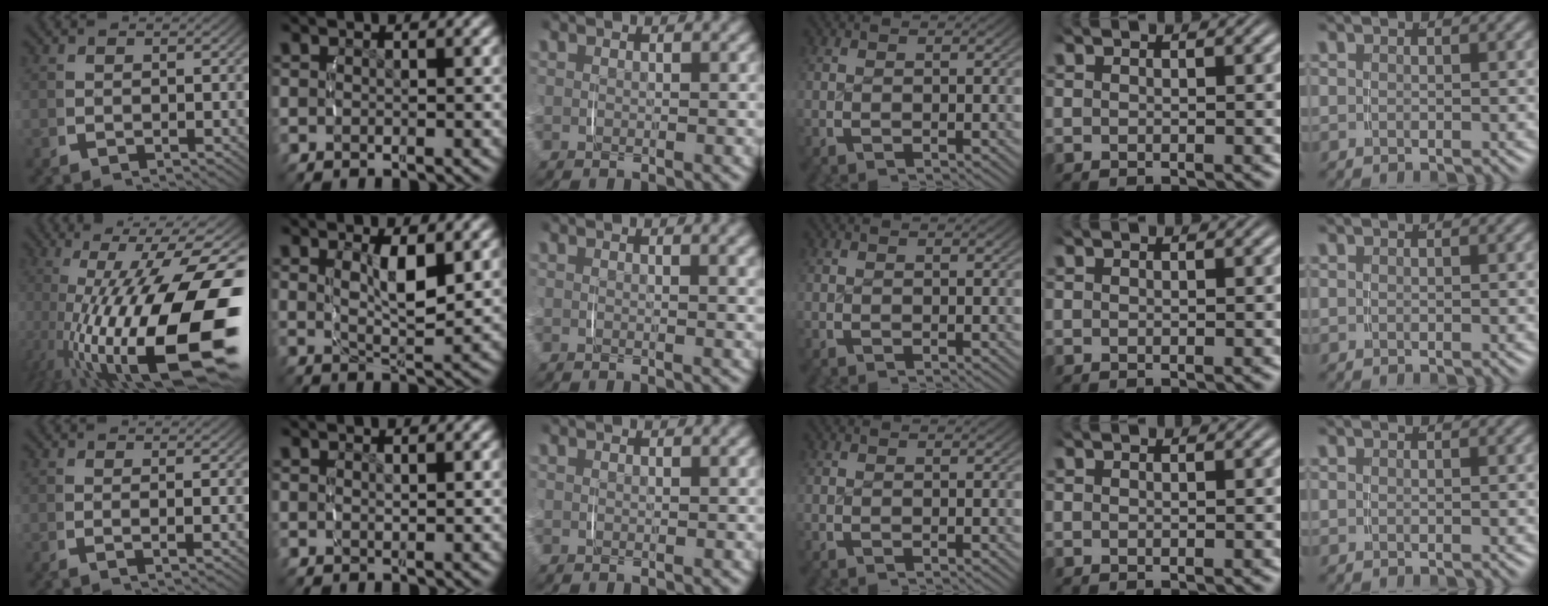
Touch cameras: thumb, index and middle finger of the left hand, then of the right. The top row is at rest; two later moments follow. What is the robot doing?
{"motion": "lift_and_place", "object": "glasses case"}